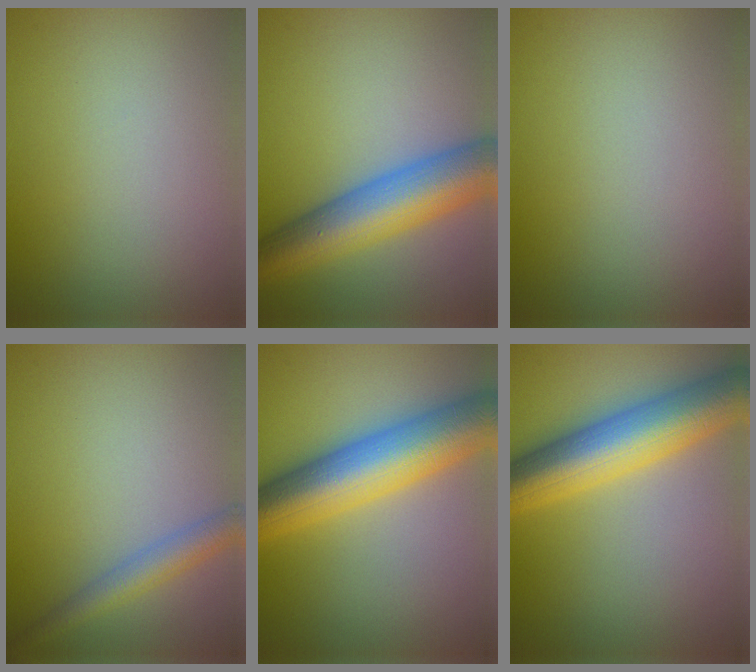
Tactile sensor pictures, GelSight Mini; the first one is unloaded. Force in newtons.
{"total": 9.3, "press": 9.3, "slide": 0.3}
{"total": 0.0}
{"total": 2.9, "press": 2.9, "slide": 0.0}
{"total": 10.3, "press": 10.3, "slide": 0.2}
{"total": 9.6, "press": 9.6, "slide": 0.1}